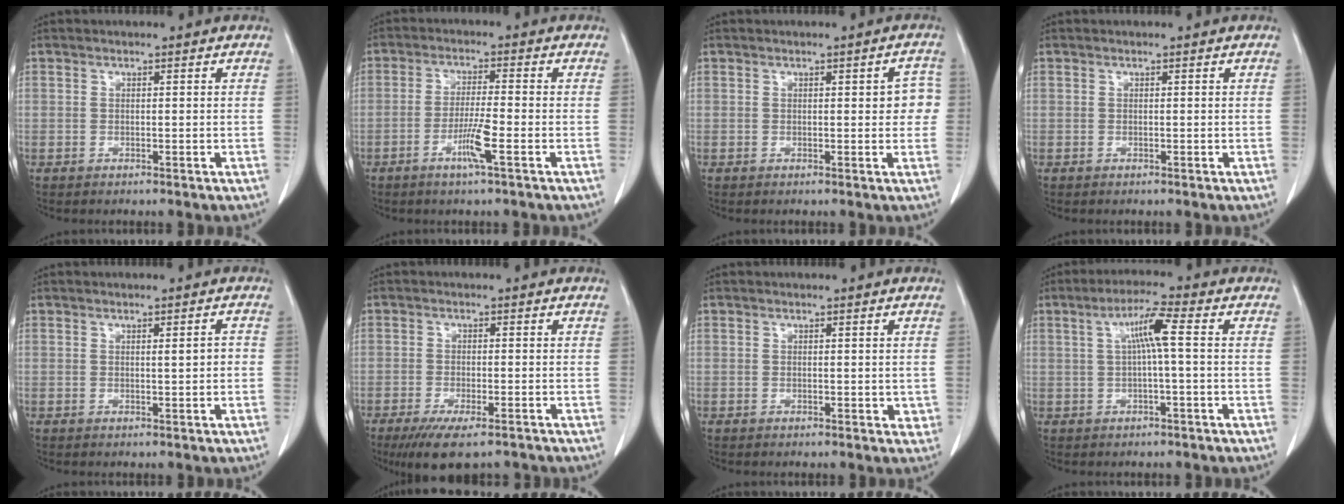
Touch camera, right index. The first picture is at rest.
{"total": 5.3, "force": [-2.3, -0.4, 4.7], "torque": [-0.092, -0.010, -0.047]}
{"total": 3.4, "force": [0.3, 1.3, 3.1], "torque": [-0.023, 0.011, 0.002]}
{"total": 0.0}
{"total": 1.5, "force": [0.0, 0.2, 1.5], "torque": [-0.022, 0.002, 0.001]}
{"total": 8.7, "force": [-6.5, 2.1, 5.3], "torque": [-0.084, -0.017, -0.099]}
{"total": 1.7, "force": [0.0, 1.0, 1.3], "torque": [-0.011, -0.002, 0.001]}
{"total": 5.2, "force": [0.8, 0.0, 5.2], "torque": [-0.095, 0.016, 0.014]}